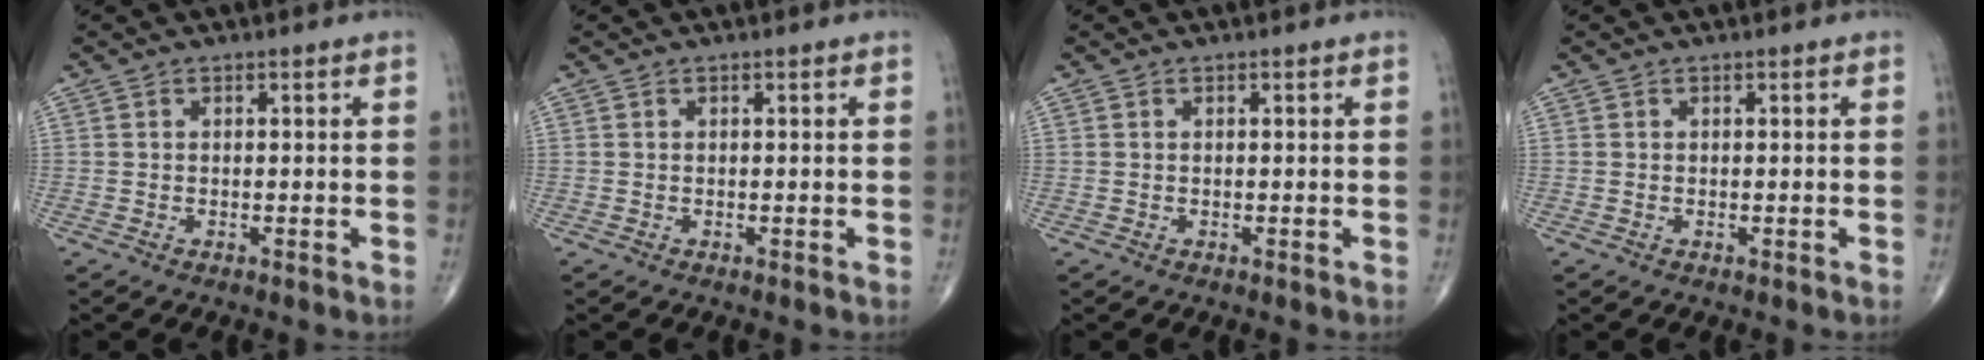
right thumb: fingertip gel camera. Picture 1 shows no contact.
{"total": 0.0}
{"total": 0.0}
{"total": 0.0}